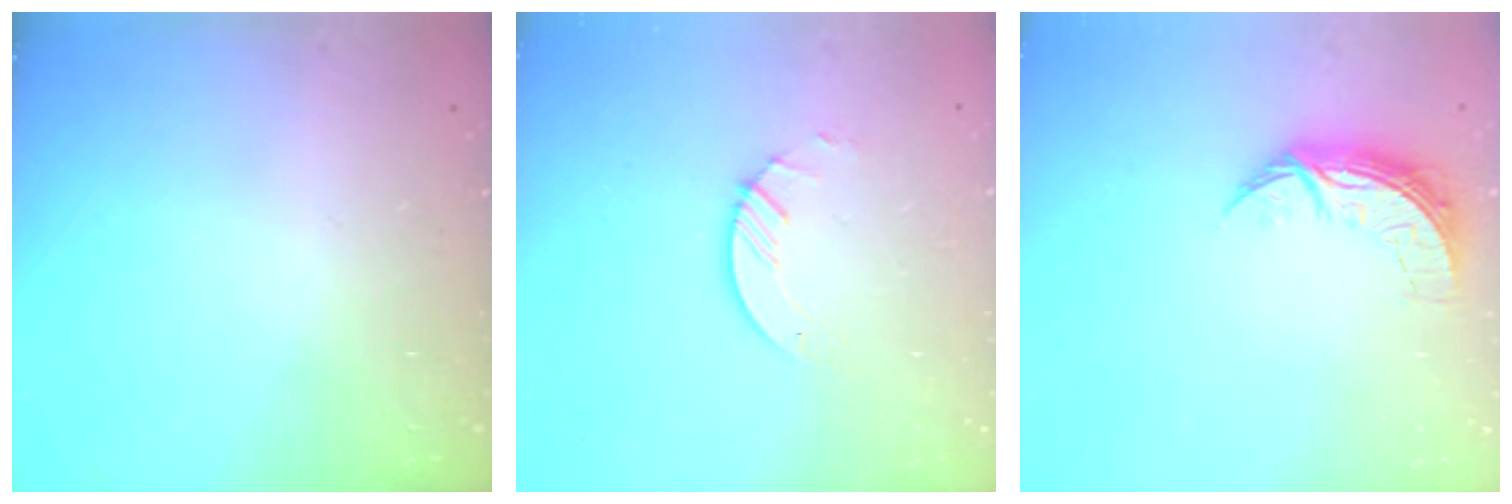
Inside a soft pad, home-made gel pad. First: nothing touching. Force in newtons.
{"total": 3.8, "press": 3.8, "slide": 0.3}
{"total": 7.2, "press": 7.2, "slide": 0.2}